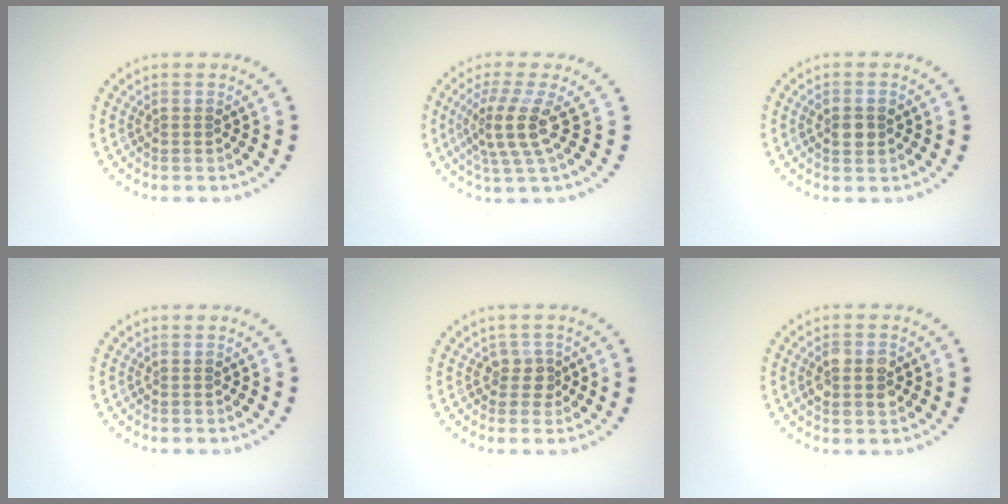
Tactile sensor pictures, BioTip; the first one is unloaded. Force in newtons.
{"total": 3.8, "press": 2.9, "slide": 2.5}
{"total": 2.3, "press": 2.3, "slide": 0.0}
{"total": 0.0}
{"total": 1.7, "press": 1.3, "slide": 1.1}
{"total": 2.8, "press": 2.8, "slide": 0.2}